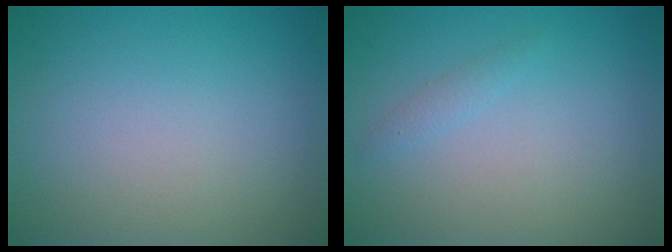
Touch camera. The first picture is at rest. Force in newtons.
{"total": 0.8, "press": 0.8, "slide": 0.1}